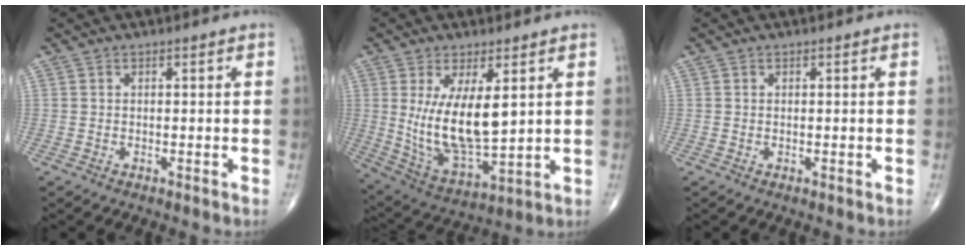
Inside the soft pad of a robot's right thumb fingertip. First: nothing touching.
{"total": 14.9, "force": [2.9, 6.4, 13.1], "torque": [-0.231, -0.028, 0.075]}
{"total": 0.0}